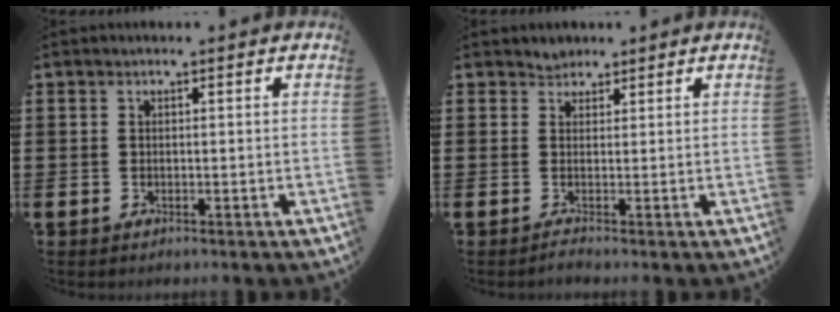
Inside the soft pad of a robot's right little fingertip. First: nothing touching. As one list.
[{"total": 1.2, "force": [0.7, 0.9, -0.2], "torque": [0.007, -0.001, 0.012]}]